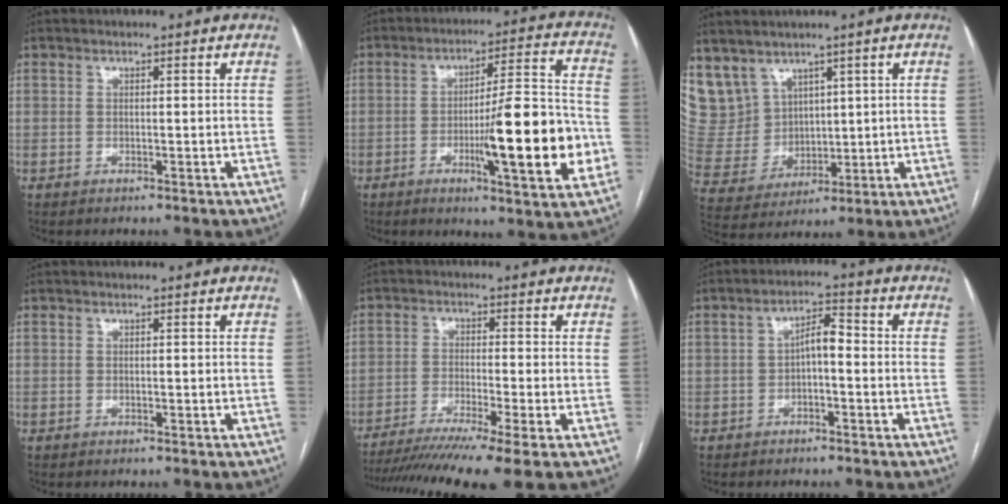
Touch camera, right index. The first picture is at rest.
{"total": 17.1, "force": [-4.2, 1.7, 16.5], "torque": [-0.246, -0.002, -0.061]}
{"total": 10.5, "force": [6.8, 7.7, 2.0], "torque": [-0.065, 0.031, 0.167]}
{"total": 0.0}
{"total": 13.3, "force": [-10.0, -0.9, 8.7], "torque": [-0.142, -0.031, -0.161]}
{"total": 3.9, "force": [-0.6, 1.4, 3.6], "torque": [-0.060, 0.018, -0.010]}